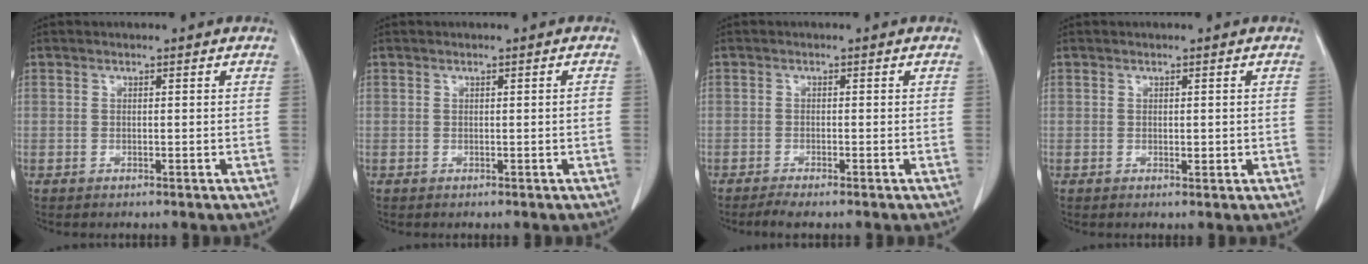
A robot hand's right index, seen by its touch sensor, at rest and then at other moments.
{"total": 0.7, "force": [-0.1, 0.0, 0.7], "torque": [-0.012, -0.001, 0.002]}
{"total": 2.3, "force": [-1.8, 0.0, 1.3], "torque": [-0.027, -0.006, -0.033]}
{"total": 1.2, "force": [0.0, 0.6, 1.0], "torque": [-0.015, -0.004, 0.003]}